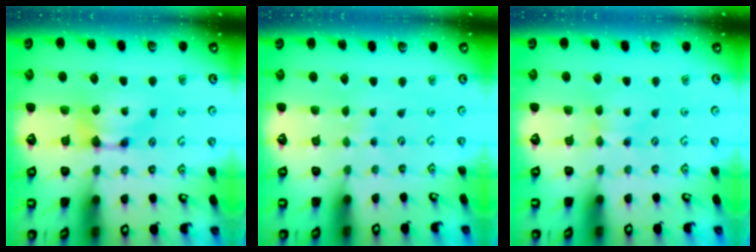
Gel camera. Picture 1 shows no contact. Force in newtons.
{"total": 5.8, "press": 5.8, "slide": 0.2}
{"total": 1.6, "press": 1.5, "slide": 0.5}